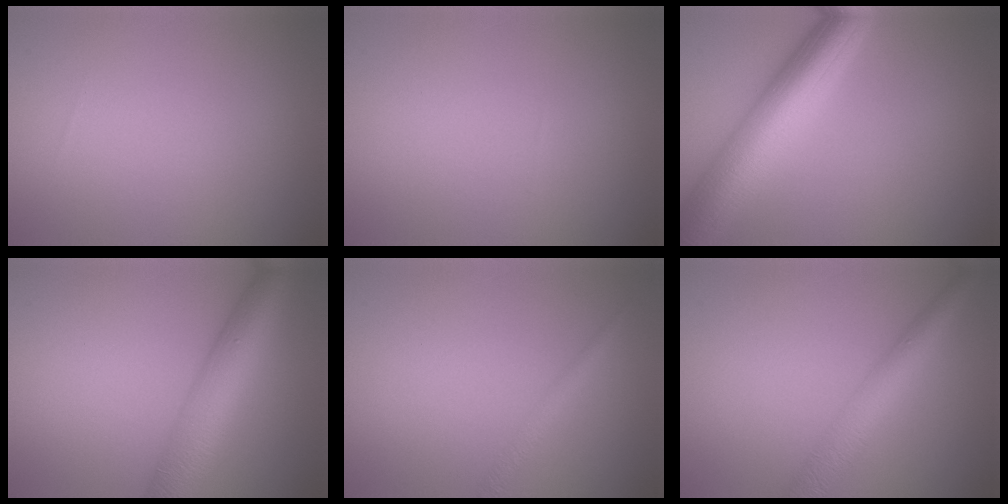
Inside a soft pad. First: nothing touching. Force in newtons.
{"total": 0.0}
{"total": 8.5, "press": 8.5, "slide": 0.3}
{"total": 7.2, "press": 7.2, "slide": 0.2}
{"total": 1.4, "press": 1.4, "slide": 0.0}
{"total": 4.2, "press": 4.2, "slide": 0.1}